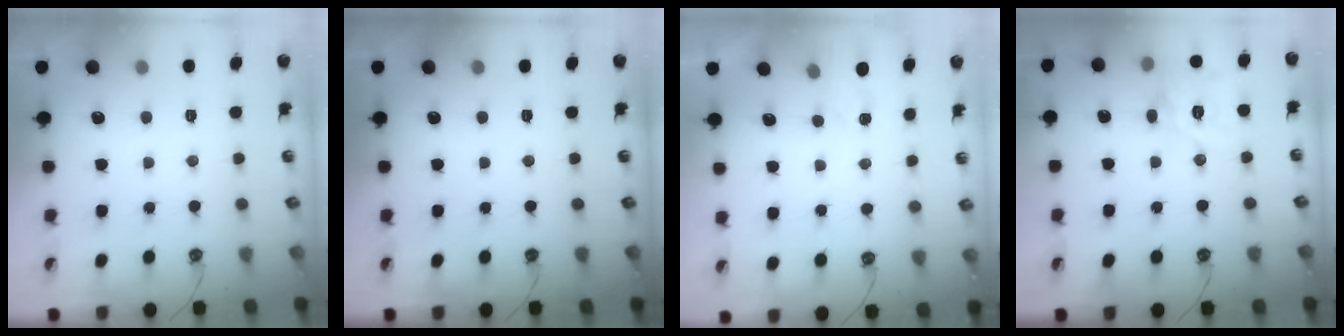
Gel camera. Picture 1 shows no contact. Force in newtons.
{"total": 0.0}
{"total": 1.1, "press": 1.1, "slide": 0.3}
{"total": 13.0, "press": 13.0, "slide": 1.2}